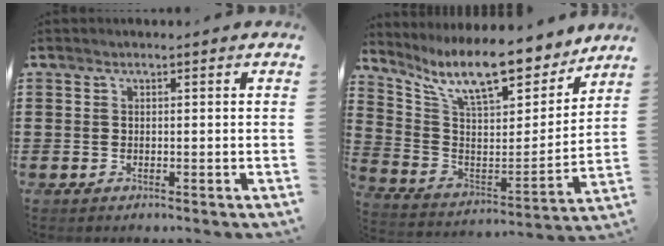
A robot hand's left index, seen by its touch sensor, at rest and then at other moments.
{"total": 12.6, "force": [10.4, 2.2, 6.8], "torque": [-0.156, -0.069, 0.178]}